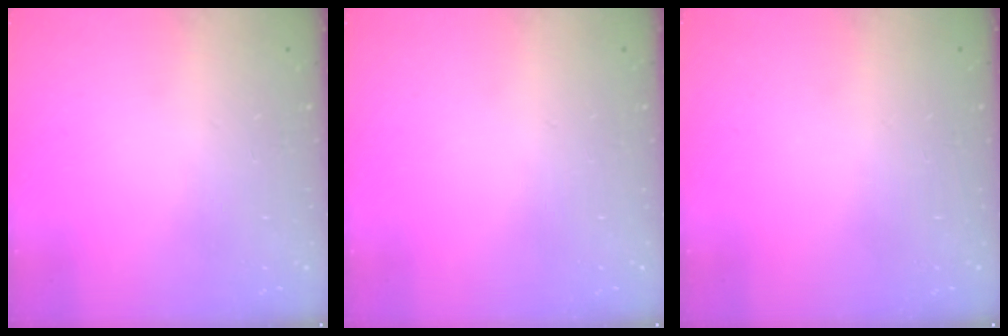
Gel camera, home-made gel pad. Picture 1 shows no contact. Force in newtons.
{"total": 0.0}
{"total": 0.0}